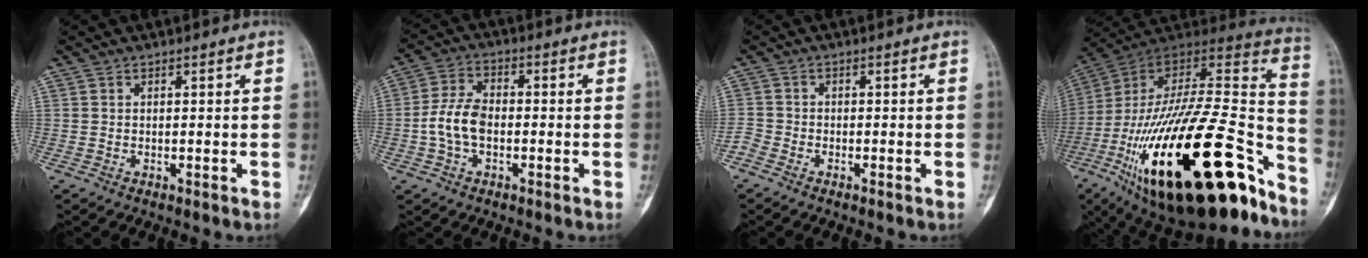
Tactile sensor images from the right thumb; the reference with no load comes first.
{"total": 7.8, "force": [-1.4, 4.8, 6.0], "torque": [-0.117, 0.020, -0.032]}
{"total": 2.1, "force": [-1.8, 1.0, 0.6], "torque": [-0.013, 0.006, -0.041]}
{"total": 42.0, "force": [-20.3, 16.1, 33.1], "torque": [-0.530, 0.049, -0.329]}